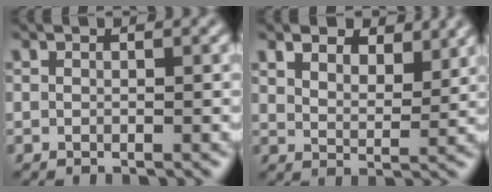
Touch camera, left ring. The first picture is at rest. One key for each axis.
{"total": 5.9, "fx": 4.5, "fy": 2.7, "fz": 2.7, "tx": -0.050, "ty": 0.008, "tz": 0.056}